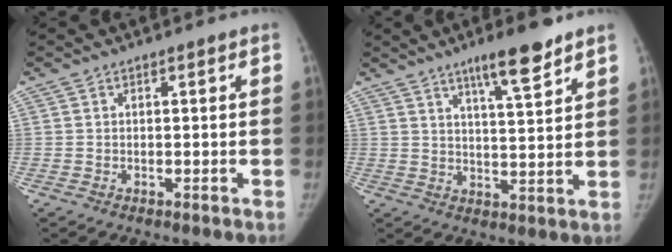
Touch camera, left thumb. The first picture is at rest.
{"total": 9.0, "force": [6.2, 1.3, 6.4], "torque": [-0.092, -0.038, 0.099]}